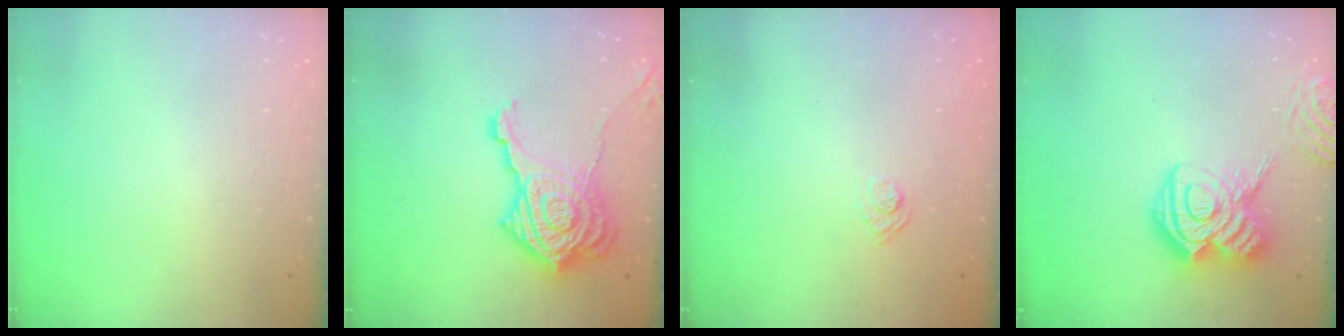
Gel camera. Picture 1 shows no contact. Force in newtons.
{"total": 23.1, "press": 23.0, "slide": 2.2}
{"total": 3.1, "press": 2.8, "slide": 1.3}
{"total": 18.1, "press": 18.1, "slide": 1.7}